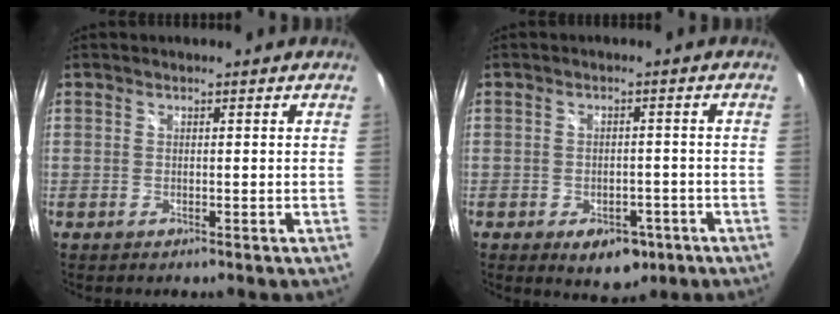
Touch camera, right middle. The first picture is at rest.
{"total": 7.3, "force": [-4.1, 4.4, 4.1], "torque": [-0.065, -0.003, -0.045]}